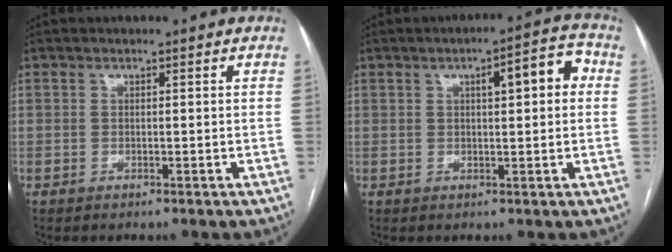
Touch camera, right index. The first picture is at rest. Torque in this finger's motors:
{"motor_torque": [0.52, 0.04, 0.17, 0.05]}